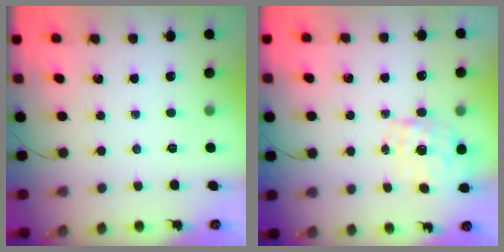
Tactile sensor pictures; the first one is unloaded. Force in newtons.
{"total": 1.6, "press": 1.4, "slide": 0.8}